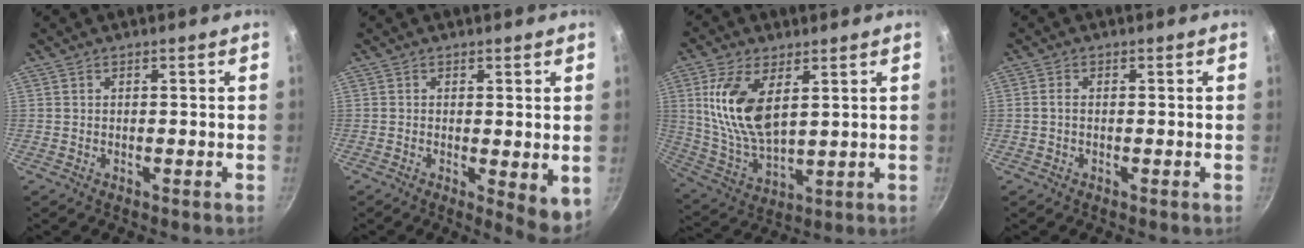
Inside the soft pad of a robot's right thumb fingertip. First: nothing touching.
{"total": 5.8, "force": [-0.3, 2.0, 5.4], "torque": [-0.067, -0.015, -0.002]}
{"total": 14.0, "force": [4.1, 7.1, 11.4], "torque": [-0.220, -0.023, 0.090]}
{"total": 1.3, "force": [-0.2, 0.8, 1.0], "torque": [-0.019, 0.006, -0.005]}